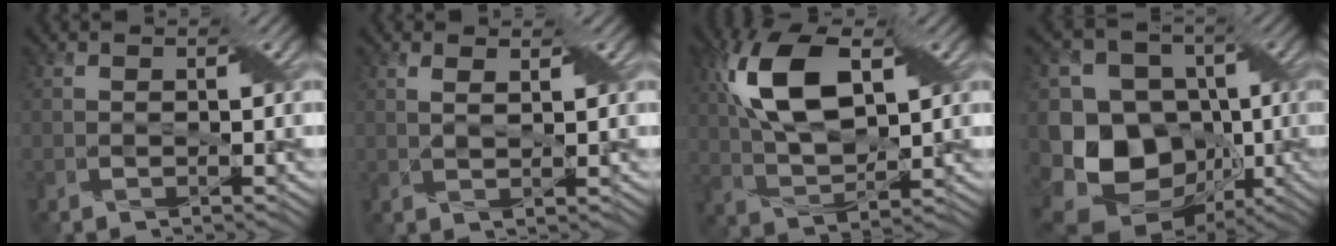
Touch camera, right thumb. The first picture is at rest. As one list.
[{"total": 1.5, "force": [1.1, 0.3, 1.0], "torque": [-0.015, -0.006, 0.021]}, {"total": 12.3, "force": [4.1, 6.1, 9.9], "torque": [-0.216, 0.015, 0.073]}, {"total": 15.3, "force": [-3.2, 12.9, 7.7], "torque": [-0.182, -0.022, -0.064]}]